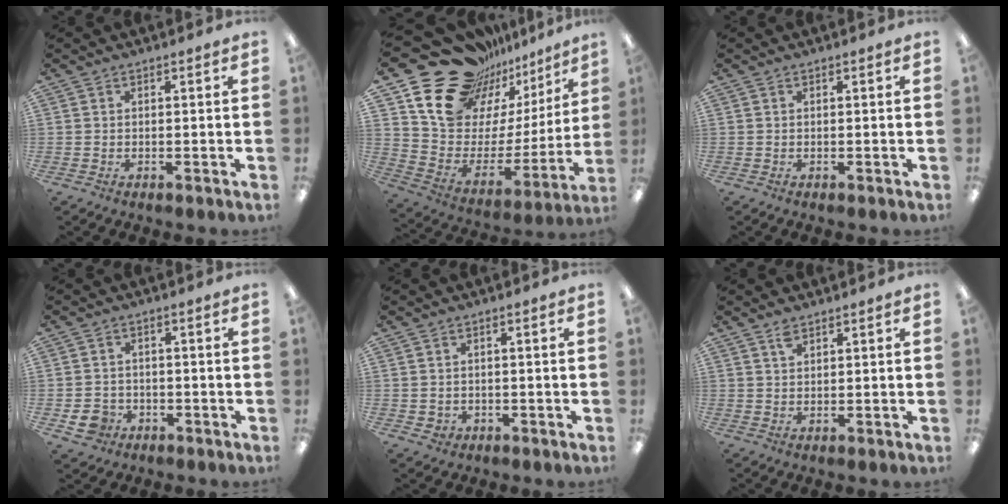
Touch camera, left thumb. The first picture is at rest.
{"total": 20.7, "force": [16.2, 11.3, 6.1], "torque": [-0.110, -0.128, 0.304]}
{"total": 0.0}
{"total": 5.2, "force": [-2.3, 4.4, 1.8], "torque": [-0.041, 0.008, -0.043]}
{"total": 1.8, "force": [-0.3, 1.7, 0.5], "torque": [-0.011, 0.002, -0.008]}
{"total": 2.3, "force": [1.8, 1.0, 0.9], "torque": [-0.015, -0.005, 0.032]}